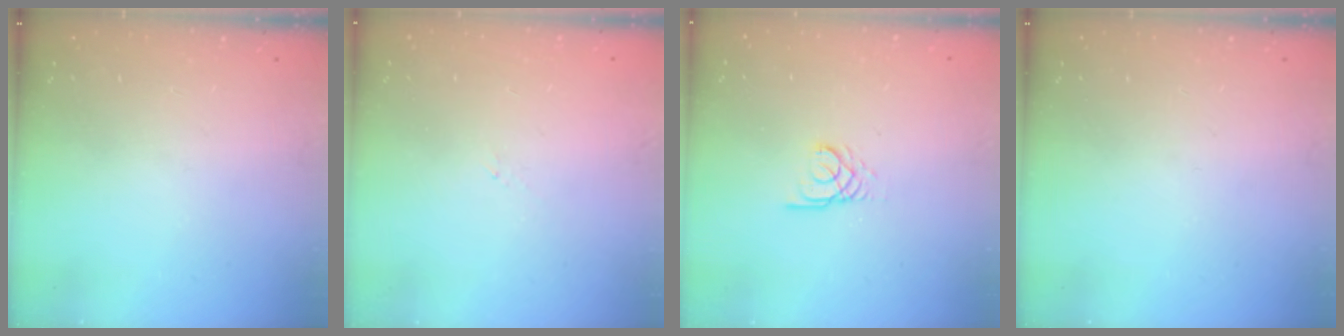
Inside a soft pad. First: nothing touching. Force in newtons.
{"total": 1.2, "press": 1.2, "slide": 0.3}
{"total": 2.2, "press": 2.1, "slide": 0.2}
{"total": 0.0}